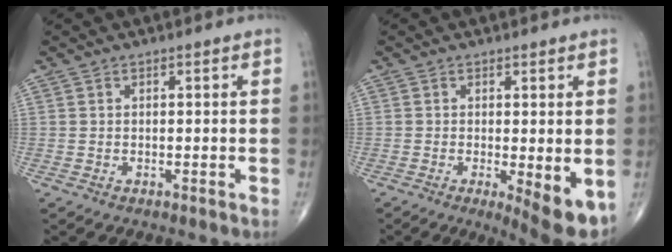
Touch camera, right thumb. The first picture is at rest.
{"total": 7.3, "force": [-1.8, 2.0, 6.8], "torque": [-0.093, -0.021, -0.023]}